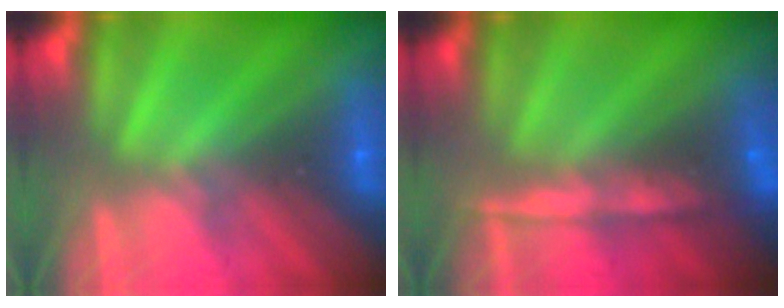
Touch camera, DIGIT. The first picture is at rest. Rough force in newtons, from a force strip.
{"total": 7.6}